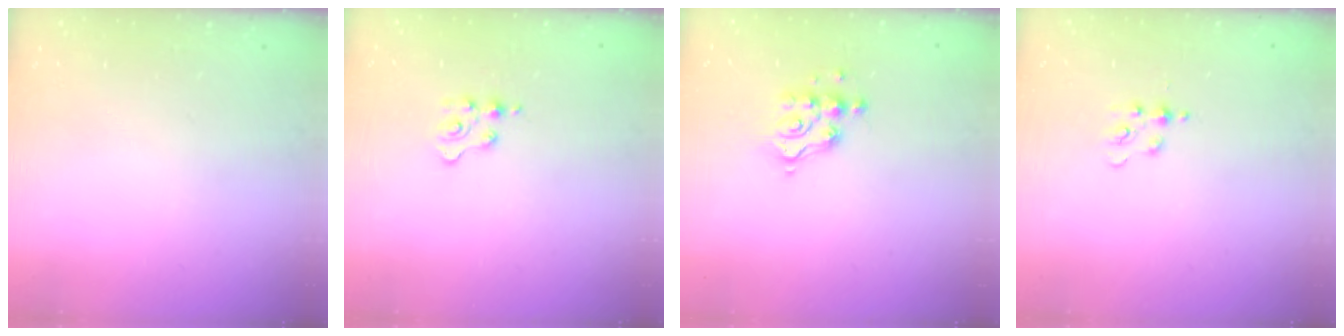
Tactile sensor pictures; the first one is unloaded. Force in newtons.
{"total": 2.9, "press": 2.9, "slide": 0.4}
{"total": 7.1, "press": 7.1, "slide": 0.3}
{"total": 3.0, "press": 3.0, "slide": 0.3}